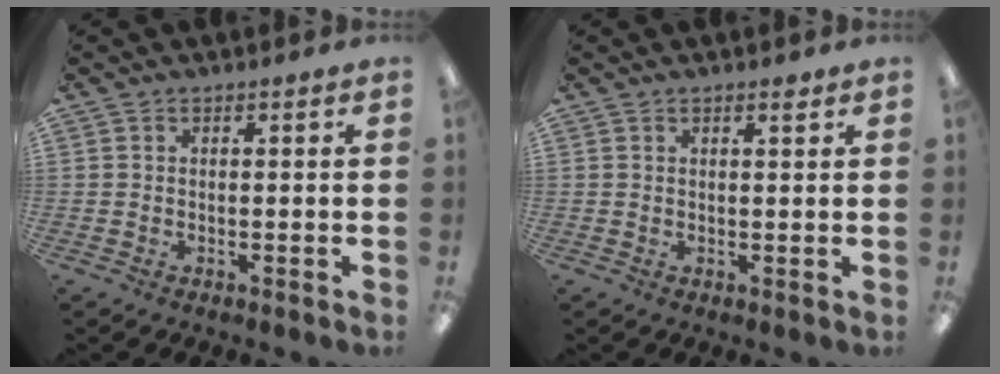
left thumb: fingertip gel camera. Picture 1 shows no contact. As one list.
[{"total": 1.6, "force": [1.3, 0.4, 0.9], "torque": [-0.011, -0.003, 0.020]}]